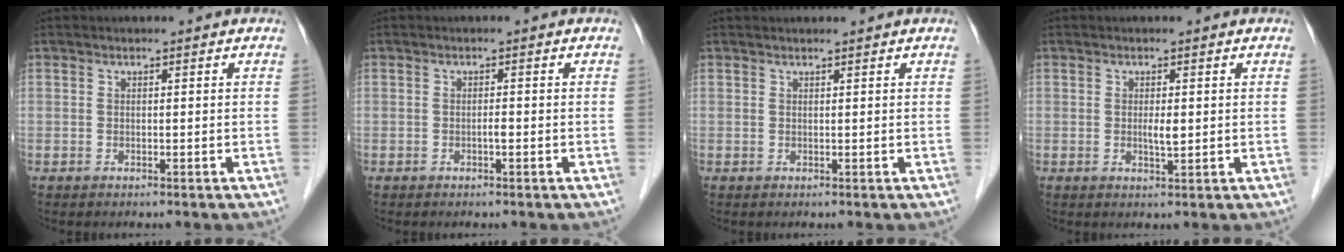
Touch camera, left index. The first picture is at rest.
{"total": 0.6, "force": [-0.3, 0.0, 0.5], "torque": [-0.006, 0.000, -0.009]}
{"total": 1.2, "force": [1.2, -0.1, 0.4], "torque": [-0.004, 0.013, 0.022]}
{"total": 1.7, "force": [0.1, 0.4, 1.6], "torque": [-0.029, -0.004, 0.001]}